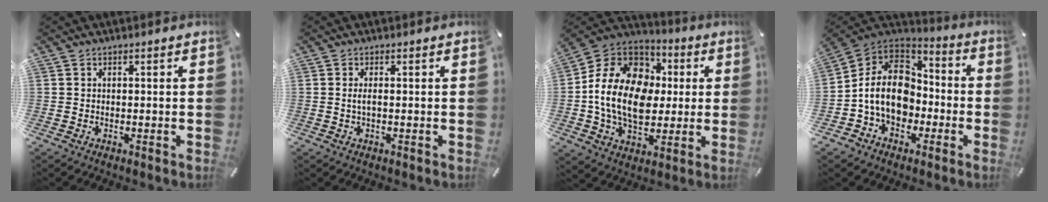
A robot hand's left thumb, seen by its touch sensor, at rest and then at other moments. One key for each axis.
{"total": 1.9, "fx": 0.0, "fy": 0.4, "fz": 1.8, "tx": -0.036, "ty": -0.002, "tz": 0.000}
{"total": 18.1, "fx": -0.5, "fy": 13.9, "fz": 11.5, "tx": -0.242, "ty": 0.007, "tz": -0.010}
{"total": 14.1, "fx": -3.0, "fy": 11.4, "fz": 7.8, "tx": -0.168, "ty": 0.030, "tz": -0.053}